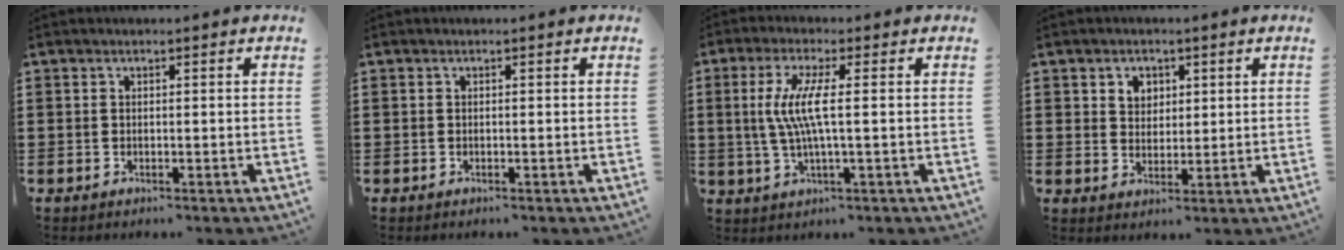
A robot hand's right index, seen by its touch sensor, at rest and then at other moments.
{"total": 0.0}
{"total": 6.7, "force": [0.3, 0.4, 6.7], "torque": [-0.147, -0.014, -0.005]}
{"total": 3.2, "force": [1.6, 2.6, 0.9], "torque": [-0.028, 0.011, 0.028]}